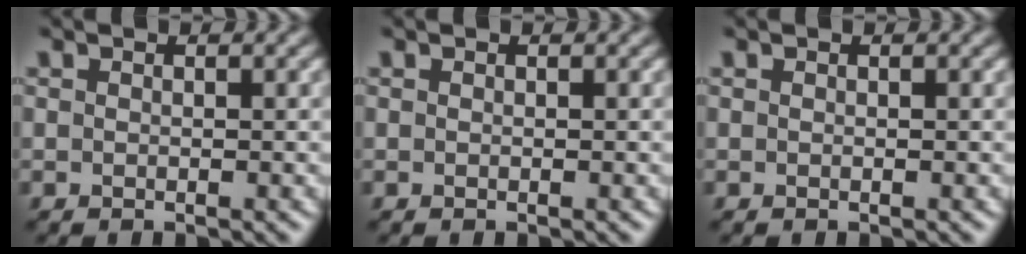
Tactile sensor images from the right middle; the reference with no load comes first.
{"total": 0.0}
{"total": 0.0}